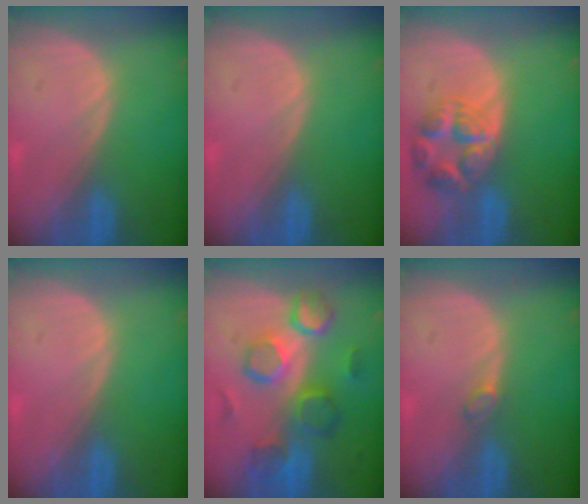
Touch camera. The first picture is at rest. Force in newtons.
{"total": 0.0}
{"total": 7.7, "press": 6.9, "slide": 3.4}
{"total": 0.0}
{"total": 9.7, "press": 9.3, "slide": 2.9}
{"total": 1.2, "press": 1.1, "slide": 0.2}